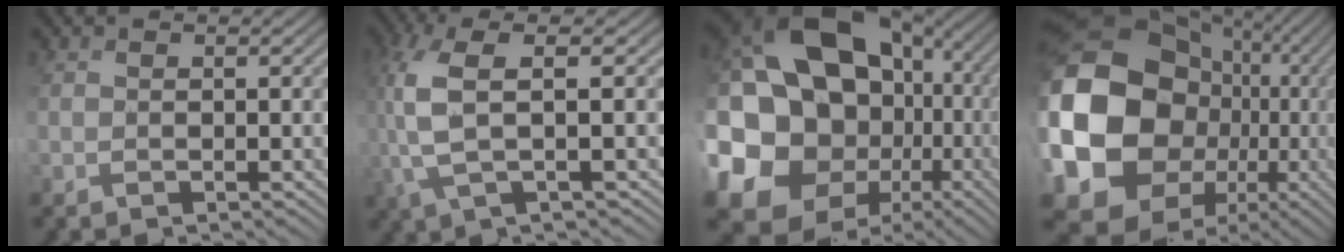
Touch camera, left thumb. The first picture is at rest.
{"total": 6.7, "force": [1.2, 1.0, 6.6], "torque": [-0.144, 0.022, 0.022]}
{"total": 21.8, "force": [0.1, 17.9, 12.5], "torque": [-0.314, -0.007, 0.007]}
{"total": 21.4, "force": [-1.4, 18.0, 11.5], "torque": [-0.301, -0.055, -0.002]}